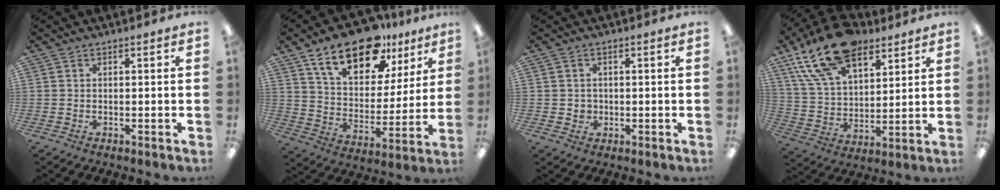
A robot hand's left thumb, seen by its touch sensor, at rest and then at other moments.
{"total": 18.6, "force": [12.7, 9.2, 10.0], "torque": [-0.170, -0.062, 0.222]}
{"total": 2.0, "force": [0.2, 1.9, 0.5], "torque": [-0.003, 0.000, 0.000]}
{"total": 20.0, "force": [12.8, 10.8, 11.0], "torque": [-0.210, -0.048, 0.234]}